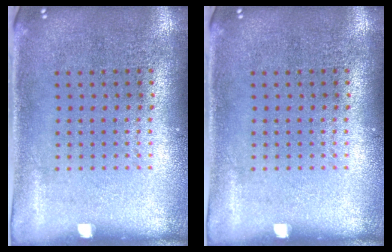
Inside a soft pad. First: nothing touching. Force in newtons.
{"total": 0.0}